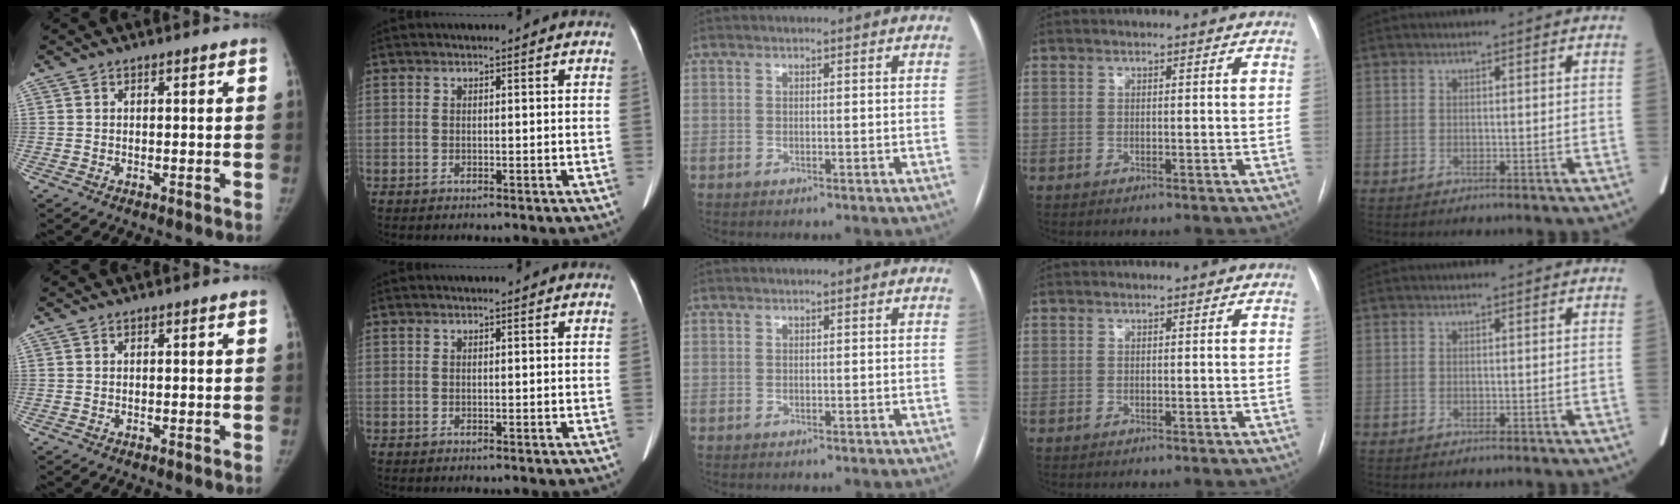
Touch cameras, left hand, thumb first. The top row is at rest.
{}